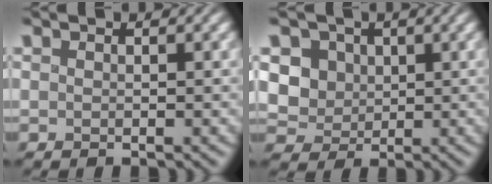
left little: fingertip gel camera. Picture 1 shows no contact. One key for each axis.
{"total": 5.4, "fx": 0.9, "fy": 4.7, "fz": 2.5, "tx": -0.063, "ty": 0.008, "tz": 0.007}